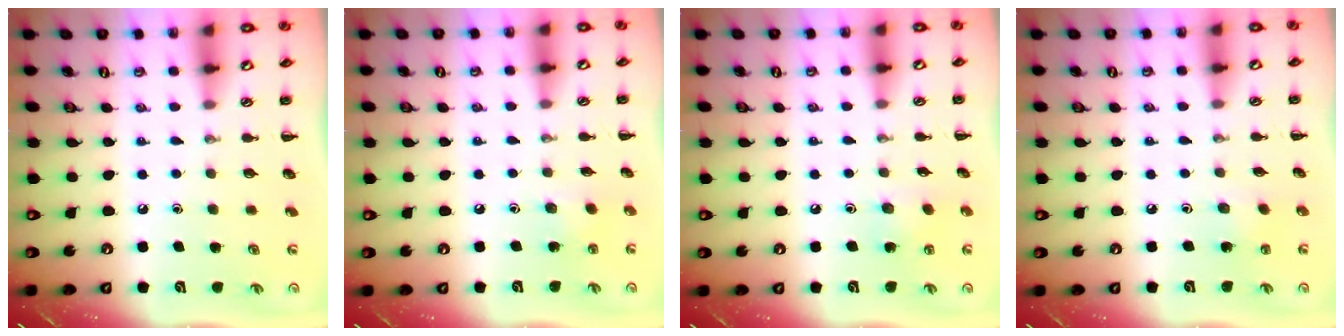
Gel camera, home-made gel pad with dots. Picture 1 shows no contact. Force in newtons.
{"total": 4.3, "press": 4.1, "slide": 1.3}
{"total": 5.0, "press": 4.9, "slide": 1.2}
{"total": 2.2, "press": 2.0, "slide": 0.7}